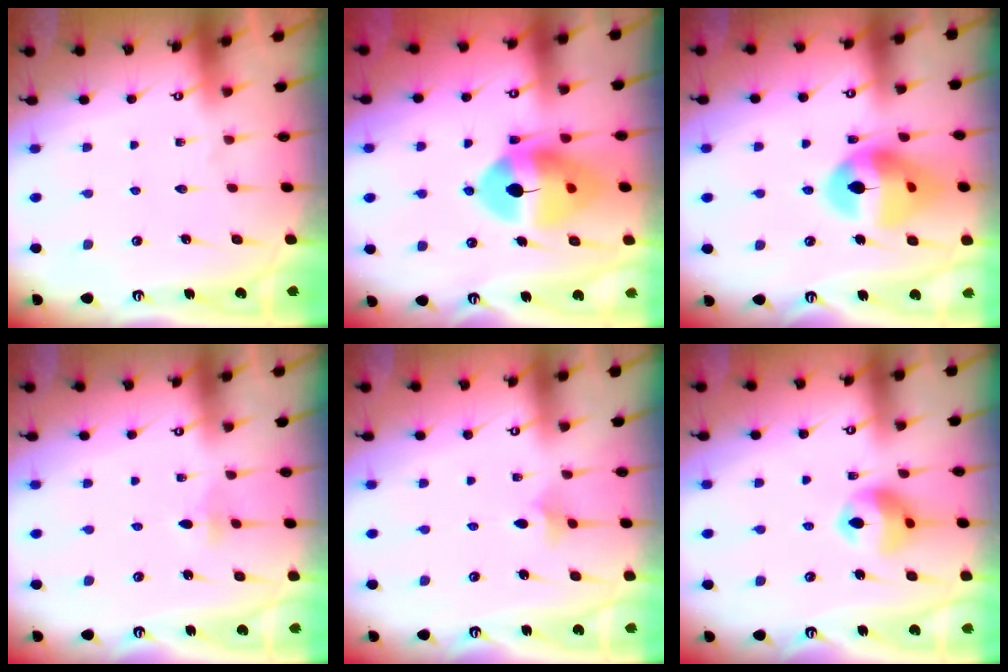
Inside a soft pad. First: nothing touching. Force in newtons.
{"total": 13.6, "press": 13.5, "slide": 2.1}
{"total": 16.3, "press": 16.2, "slide": 2.3}
{"total": 2.4, "press": 2.3, "slide": 0.7}
{"total": 4.6, "press": 4.6, "slide": 0.7}
{"total": 11.2, "press": 11.1, "slide": 1.5}